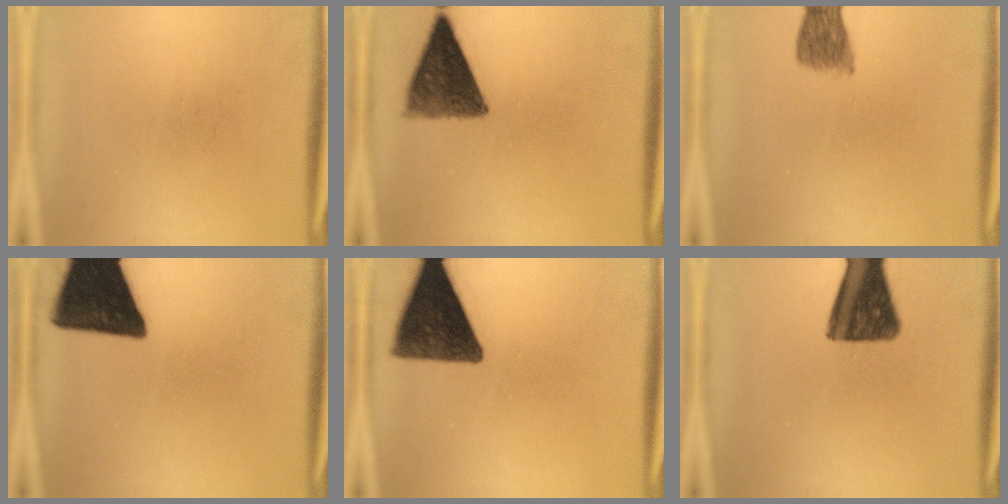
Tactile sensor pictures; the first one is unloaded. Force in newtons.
{"total": 9.5}
{"total": 4.7}
{"total": 16.7}
{"total": 13.8}
{"total": 13.0}